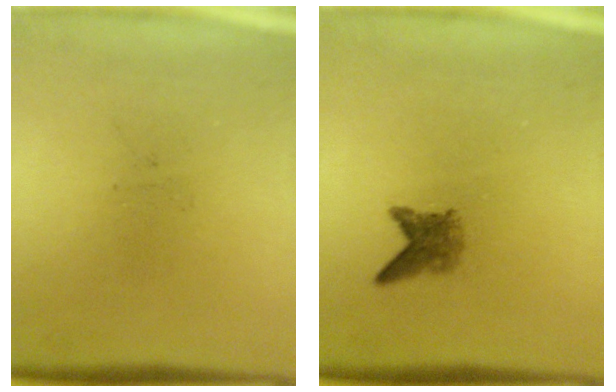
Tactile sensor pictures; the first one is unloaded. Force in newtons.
{"total": 2.3}